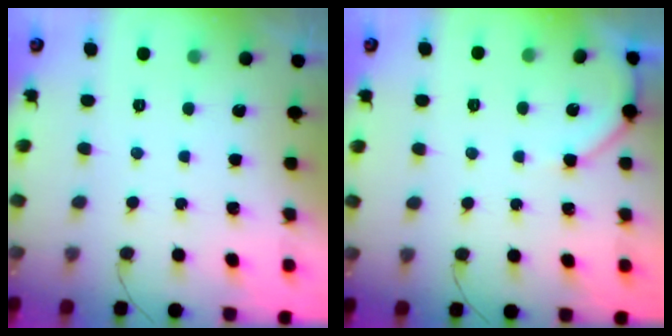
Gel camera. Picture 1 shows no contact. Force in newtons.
{"total": 5.9, "press": 5.9, "slide": 0.7}